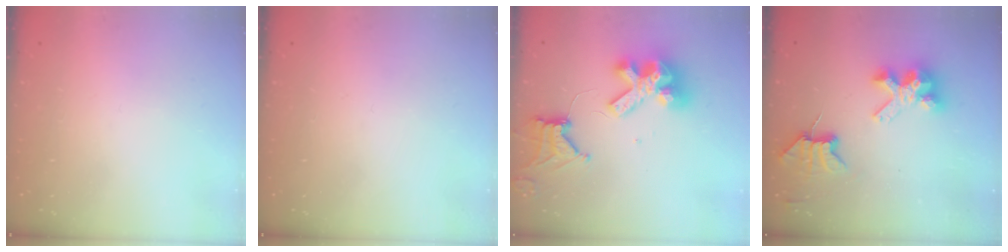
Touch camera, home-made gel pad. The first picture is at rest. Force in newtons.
{"total": 0.0}
{"total": 13.4, "press": 13.3, "slide": 1.6}
{"total": 6.8, "press": 6.8, "slide": 0.3}